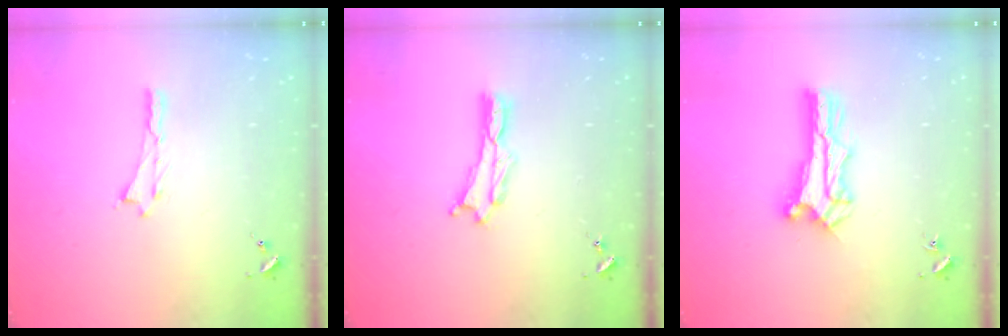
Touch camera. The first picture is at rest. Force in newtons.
{"total": 0.8, "press": 0.7, "slide": 0.2}
{"total": 2.7, "press": 2.7, "slide": 0.3}